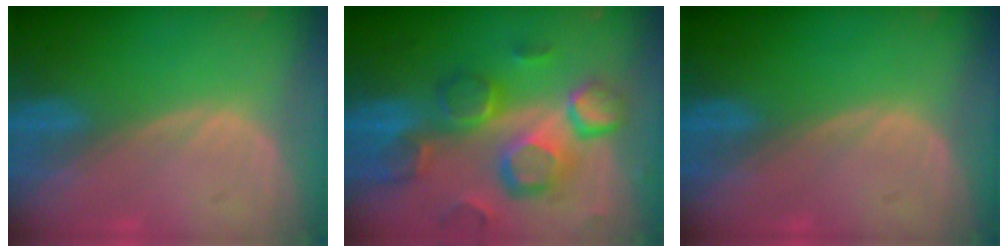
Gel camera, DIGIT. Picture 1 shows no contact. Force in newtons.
{"total": 12.3, "press": 10.7, "slide": 6.1}
{"total": 0.0}